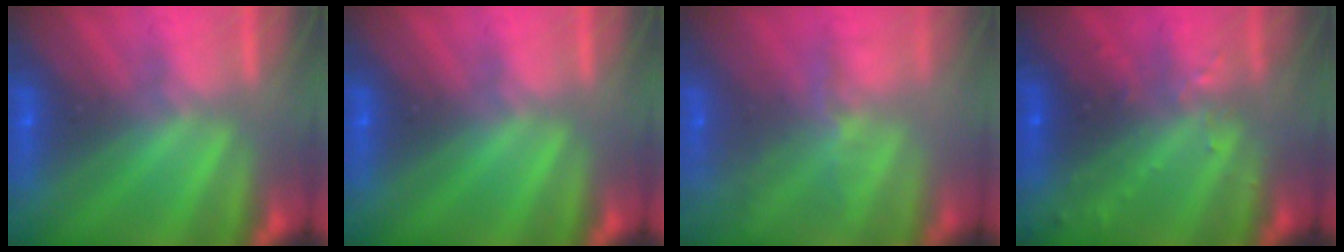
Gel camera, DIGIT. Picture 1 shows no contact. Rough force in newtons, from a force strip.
{"total": 0.0}
{"total": 7.6}
{"total": 3.2}